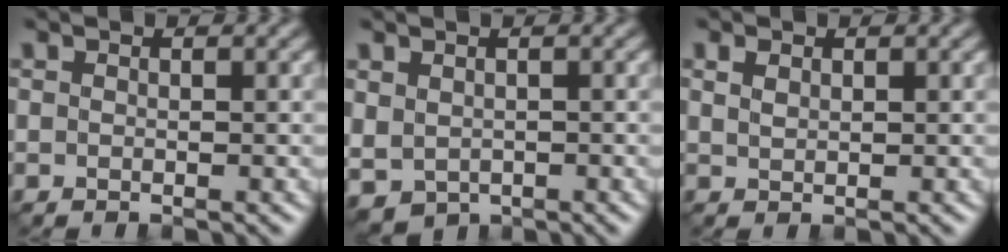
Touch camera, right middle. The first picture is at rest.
{"total": 2.7, "force": [-0.4, 2.1, 1.7], "torque": [-0.045, -0.006, -0.005]}
{"total": 1.2, "force": [0.7, 0.6, 0.8], "torque": [-0.023, 0.004, 0.017]}